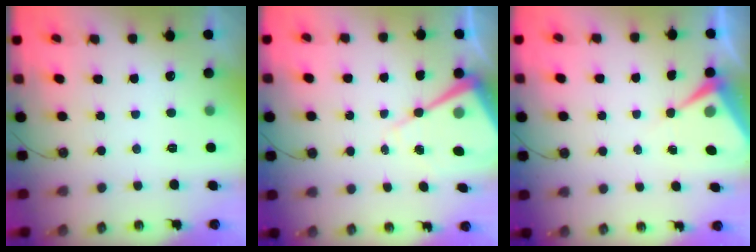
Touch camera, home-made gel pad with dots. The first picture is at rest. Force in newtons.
{"total": 12.2, "press": 12.1, "slide": 1.2}
{"total": 6.3, "press": 6.3, "slide": 0.7}